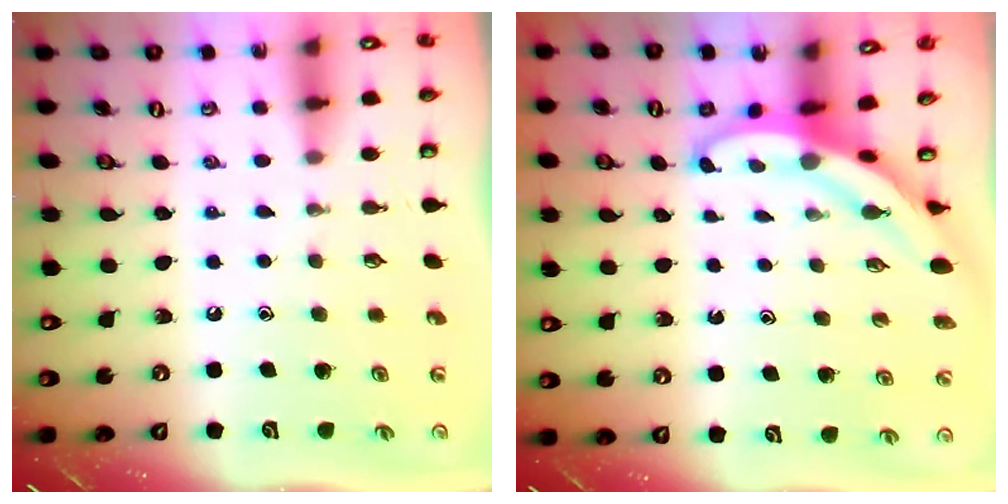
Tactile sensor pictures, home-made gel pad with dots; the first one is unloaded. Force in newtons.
{"total": 3.5, "press": 3.5, "slide": 0.1}